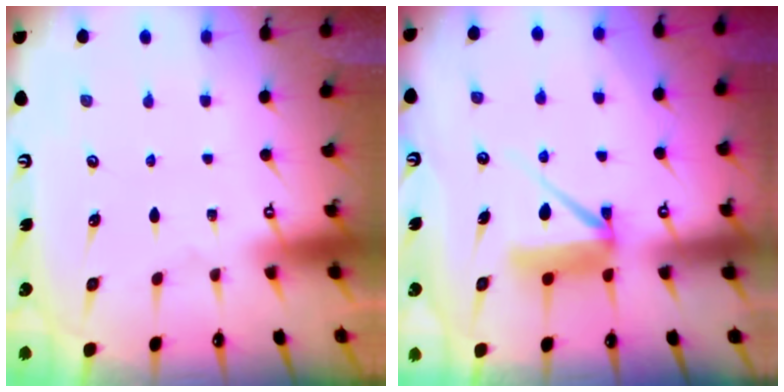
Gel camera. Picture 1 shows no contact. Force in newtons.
{"total": 8.7, "press": 8.7, "slide": 0.6}